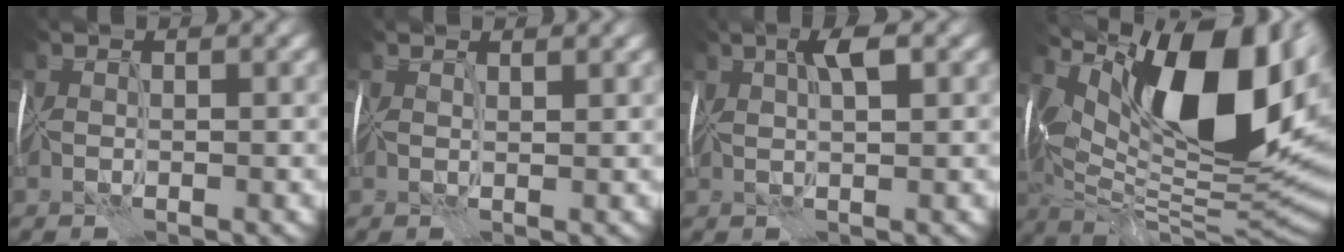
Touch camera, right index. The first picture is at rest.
{"total": 1.0, "force": [0.8, 0.0, 0.5], "torque": [-0.006, -0.001, 0.011]}
{"total": 2.9, "force": [1.2, 0.6, 2.6], "torque": [-0.050, 0.009, 0.018]}
{"total": 16.9, "force": [5.2, 7.8, 14.0], "torque": [-0.204, 0.002, 0.085]}